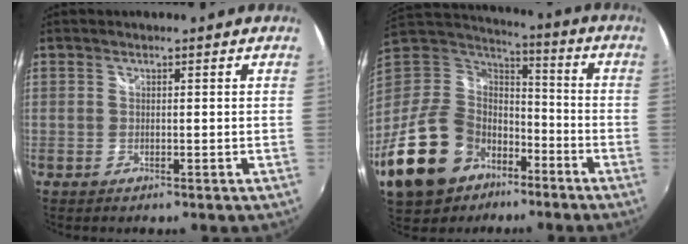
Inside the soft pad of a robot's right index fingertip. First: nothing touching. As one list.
[{"total": 22.8, "force": [-12.6, 15.2, 11.4], "torque": [-0.266, 0.011, -0.200]}]